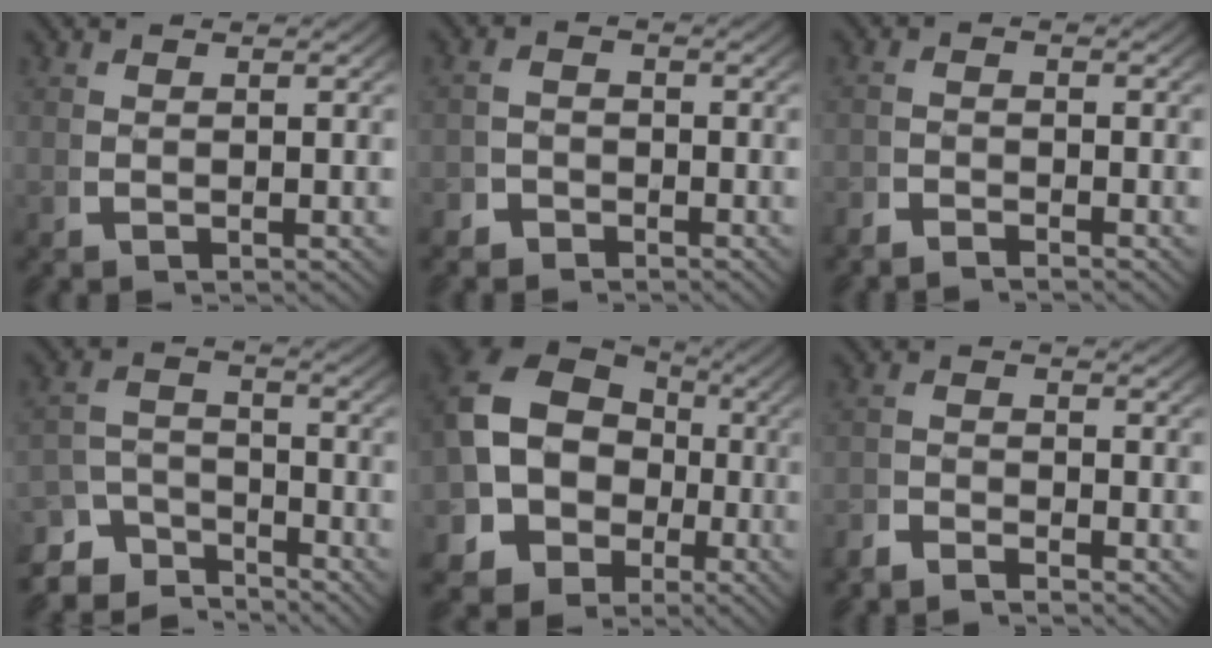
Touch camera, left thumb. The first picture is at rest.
{"total": 2.6, "force": [-2.3, 1.2, 0.1], "torque": [0.001, -0.015, -0.039]}
{"total": 1.8, "force": [-1.8, 0.3, 0.0], "torque": [0.007, -0.006, -0.040]}
{"total": 6.4, "force": [-4.1, 4.0, 3.0], "torque": [-0.037, -0.025, -0.067]}
{"total": 13.1, "force": [-0.8, 11.2, 6.8], "torque": [-0.174, -0.049, -0.006]}
{"total": 2.2, "force": [-2.2, 0.4, 0.1], "torque": [0.005, -0.006, -0.049]}